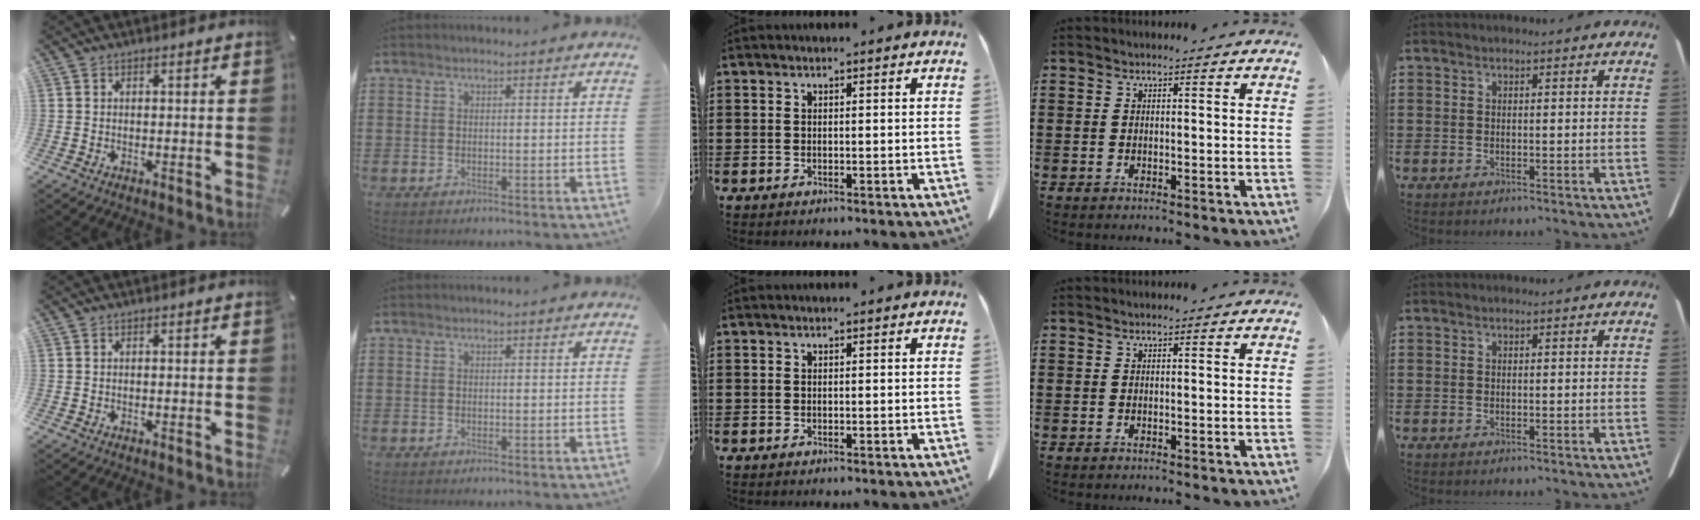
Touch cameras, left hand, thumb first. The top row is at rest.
{}